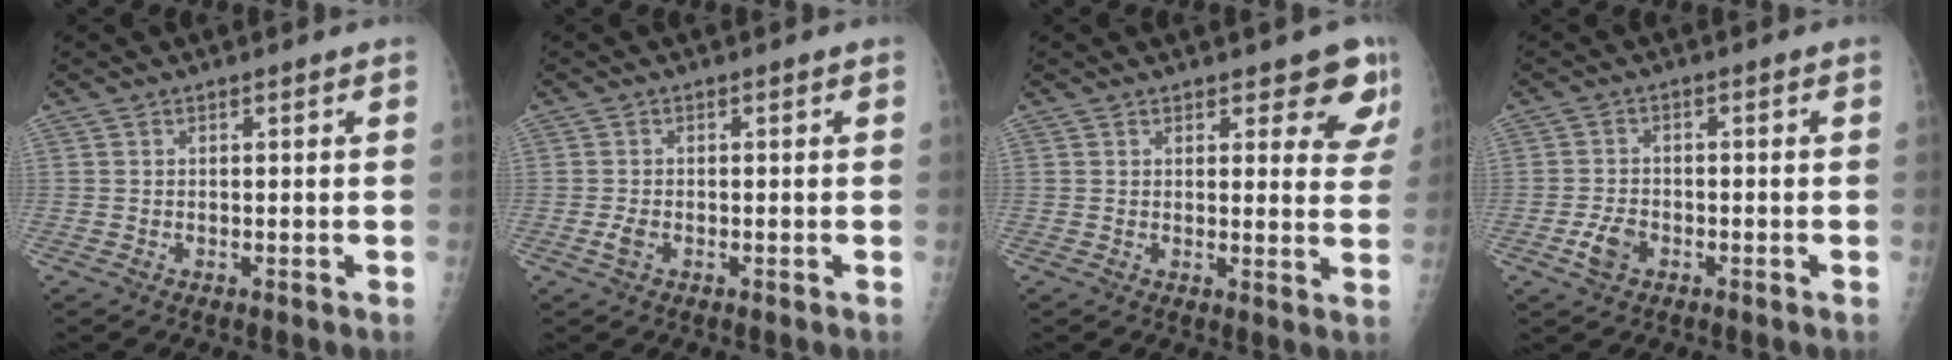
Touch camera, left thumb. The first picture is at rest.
{"total": 1.8, "force": [-0.8, 1.0, 1.2], "torque": [-0.029, 0.000, -0.016]}
{"total": 7.1, "force": [5.3, 3.0, 3.7], "torque": [-0.001, -0.032, 0.049]}
{"total": 3.9, "force": [-2.0, 2.5, 2.3], "torque": [-0.043, 0.010, -0.035]}